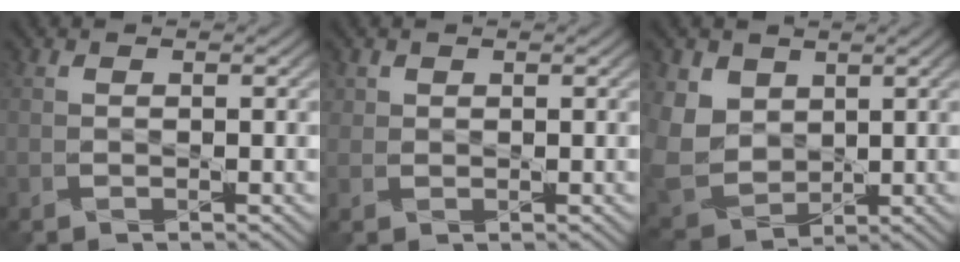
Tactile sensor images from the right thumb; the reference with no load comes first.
{"total": 0.8, "force": [0.5, 0.6, 0.2], "torque": [-0.010, -0.002, 0.012]}
{"total": 5.9, "force": [2.3, 4.8, 2.6], "torque": [-0.095, -0.010, 0.051]}